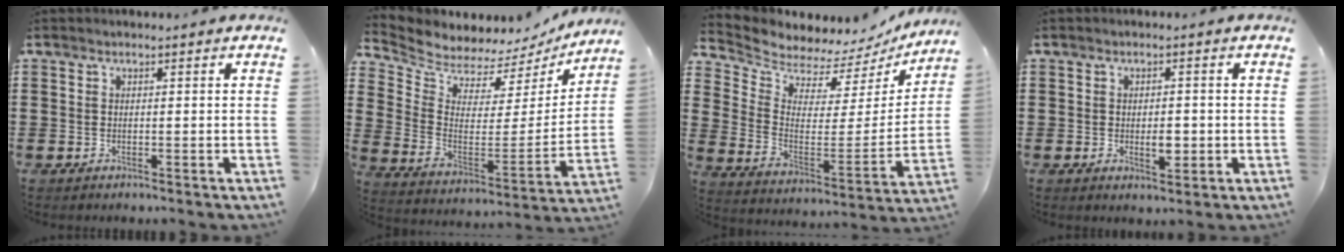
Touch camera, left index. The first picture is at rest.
{"total": 5.7, "force": [5.6, 1.2, -0.1], "torque": [-0.039, -0.057, 0.095]}
{"total": 5.8, "force": [5.7, 1.3, 0.0], "torque": [-0.042, -0.057, 0.094]}
{"total": 2.9, "force": [-0.3, 1.5, 2.5], "torque": [-0.031, -0.004, -0.009]}